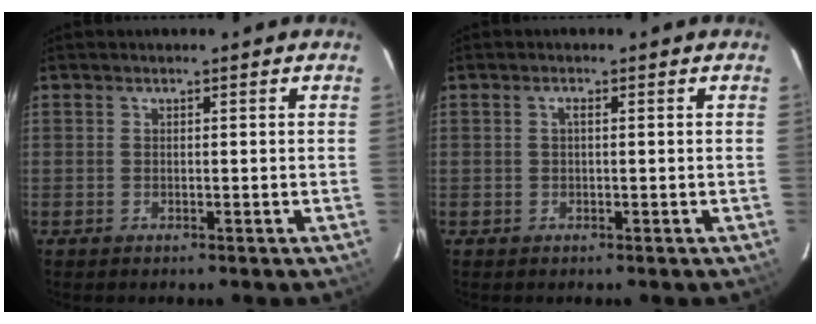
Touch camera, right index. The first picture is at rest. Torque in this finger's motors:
{"motor_torque": [0.10, 0.00, 0.17, 0.04]}